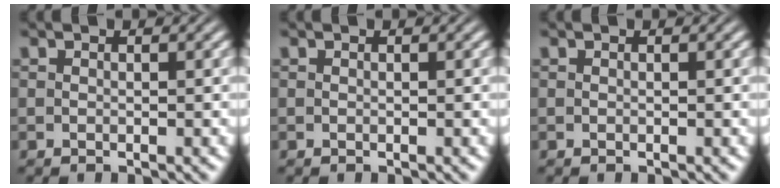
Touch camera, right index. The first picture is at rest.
{"total": 0.0}
{"total": 0.0}